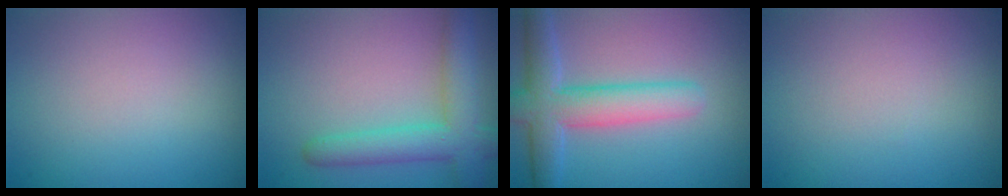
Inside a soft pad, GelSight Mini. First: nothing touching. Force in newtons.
{"total": 5.0, "press": 5.0, "slide": 0.2}
{"total": 5.8, "press": 5.8, "slide": 0.2}
{"total": 0.0}